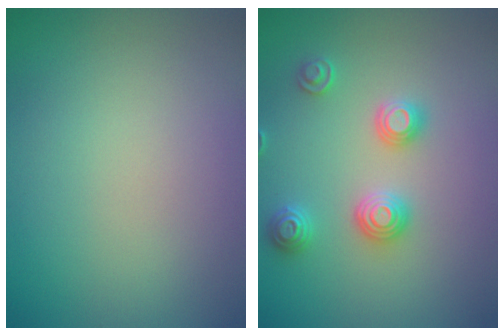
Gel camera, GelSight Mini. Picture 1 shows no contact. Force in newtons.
{"total": 2.9, "press": 2.9, "slide": 0.2}